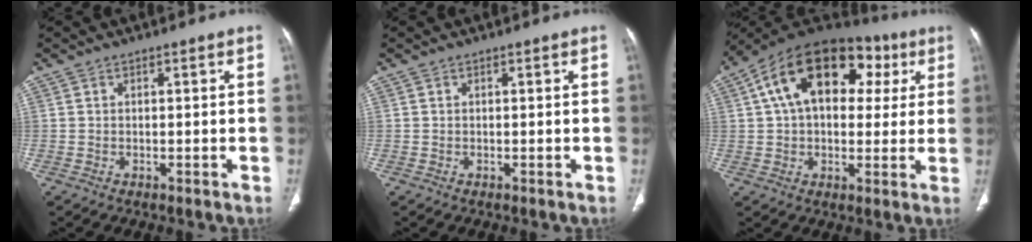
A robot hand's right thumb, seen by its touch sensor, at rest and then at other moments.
{"total": 0.0}
{"total": 22.6, "force": [7.3, 14.0, 16.2], "torque": [-0.237, 0.042, 0.105]}